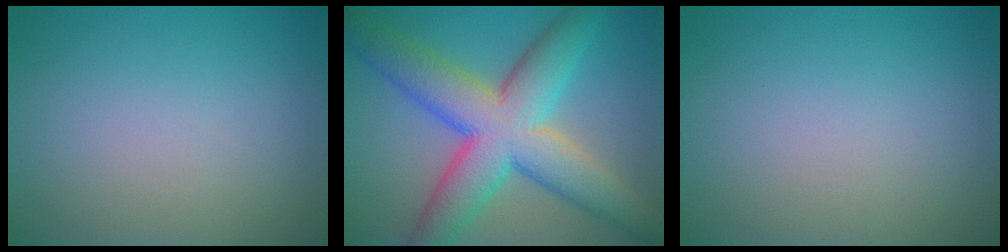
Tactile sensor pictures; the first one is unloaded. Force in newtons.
{"total": 11.1, "press": 11.1, "slide": 0.3}
{"total": 0.0}